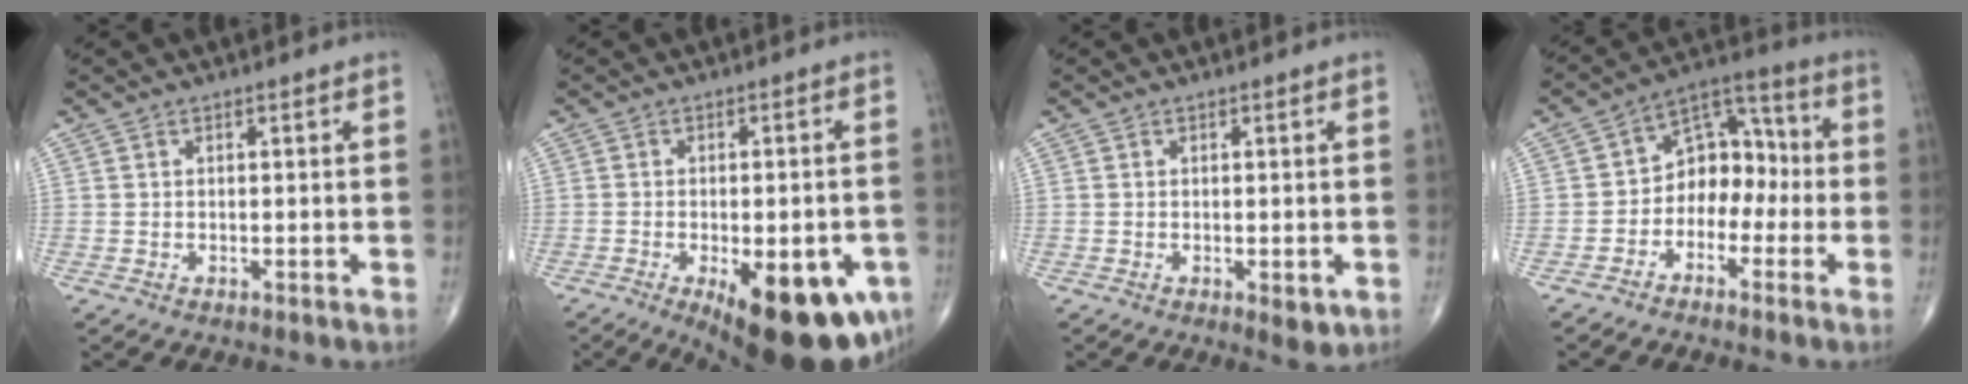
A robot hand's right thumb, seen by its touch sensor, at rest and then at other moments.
{"total": 19.3, "force": [-7.7, 7.6, 15.9], "torque": [-0.164, -0.002, -0.091]}
{"total": 2.6, "force": [-0.7, 1.1, 2.3], "torque": [-0.025, -0.006, -0.005]}
{"total": 9.8, "force": [-2.2, 7.1, 6.3], "torque": [-0.058, 0.049, -0.054]}